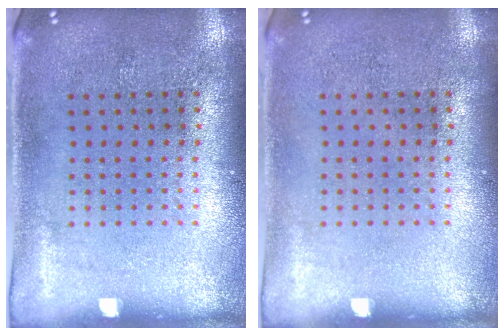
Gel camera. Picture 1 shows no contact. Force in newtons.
{"total": 0.0}